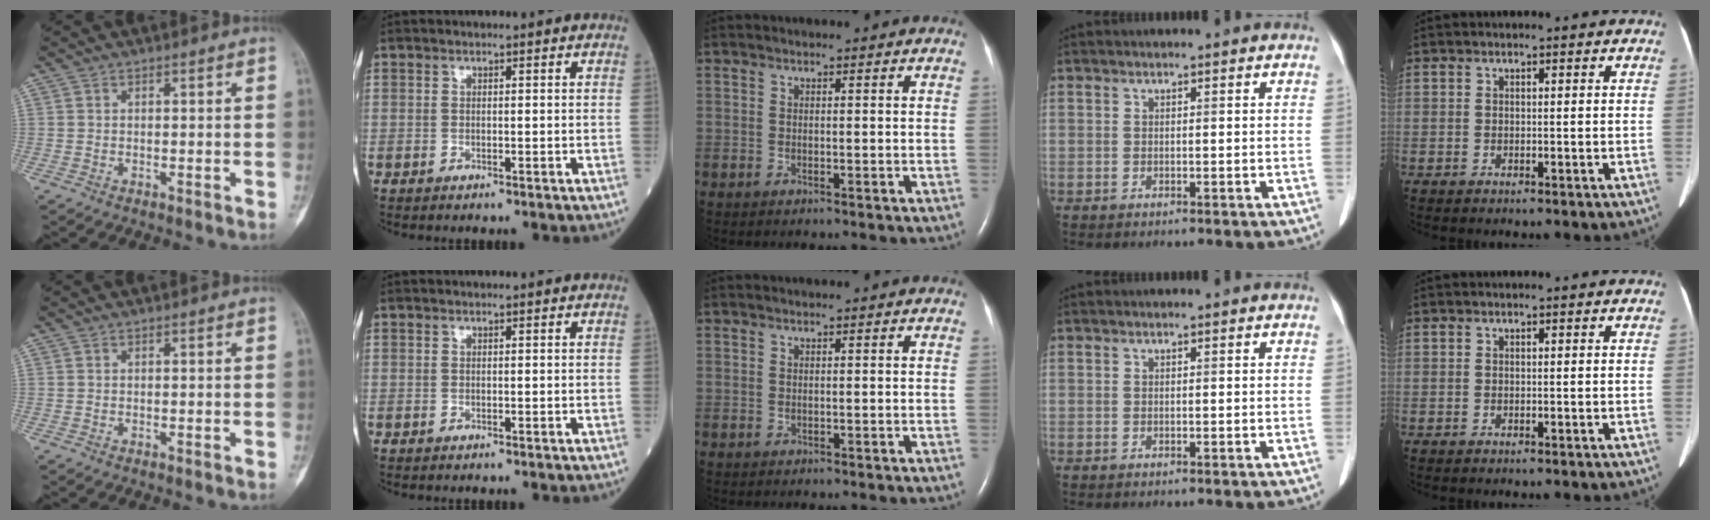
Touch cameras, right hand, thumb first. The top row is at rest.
{}